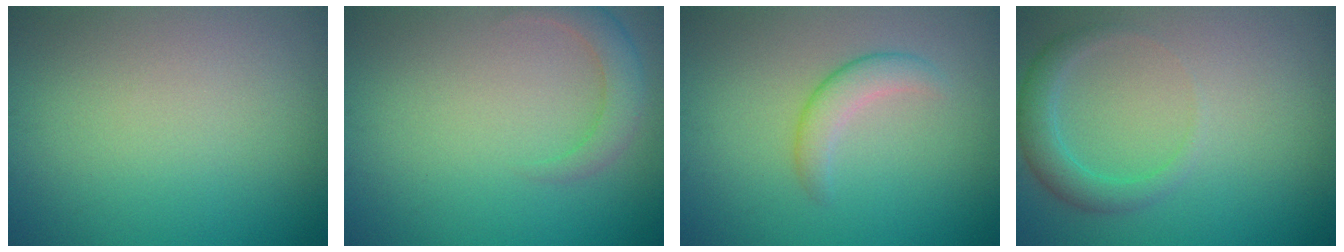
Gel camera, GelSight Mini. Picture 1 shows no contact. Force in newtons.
{"total": 2.4, "press": 2.4, "slide": 0.3}
{"total": 2.3, "press": 2.3, "slide": 0.1}
{"total": 2.6, "press": 2.6, "slide": 0.0}